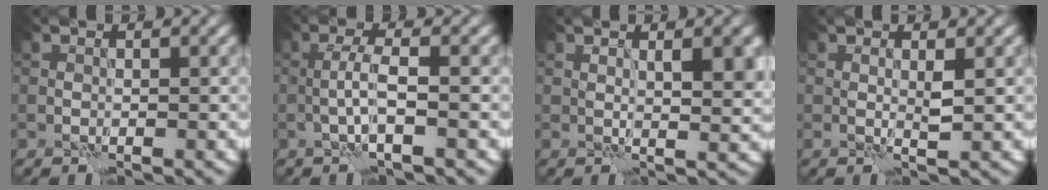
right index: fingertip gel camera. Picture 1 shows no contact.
{"total": 2.5, "force": [-0.6, 0.2, 2.5], "torque": [-0.048, 0.010, -0.016]}
{"total": 3.6, "force": [1.1, 1.0, 3.3], "torque": [-0.049, -0.001, 0.019]}
{"total": 1.1, "force": [0.3, 0.2, 1.0], "torque": [-0.021, -0.002, 0.005]}